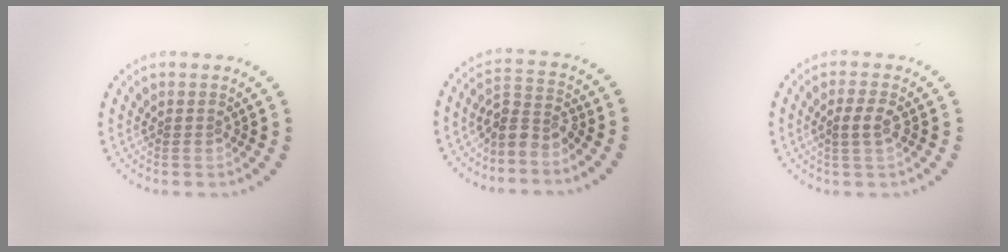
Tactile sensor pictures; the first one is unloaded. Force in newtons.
{"total": 2.8, "press": 2.1, "slide": 1.8}
{"total": 1.8, "press": 1.8, "slide": 0.6}